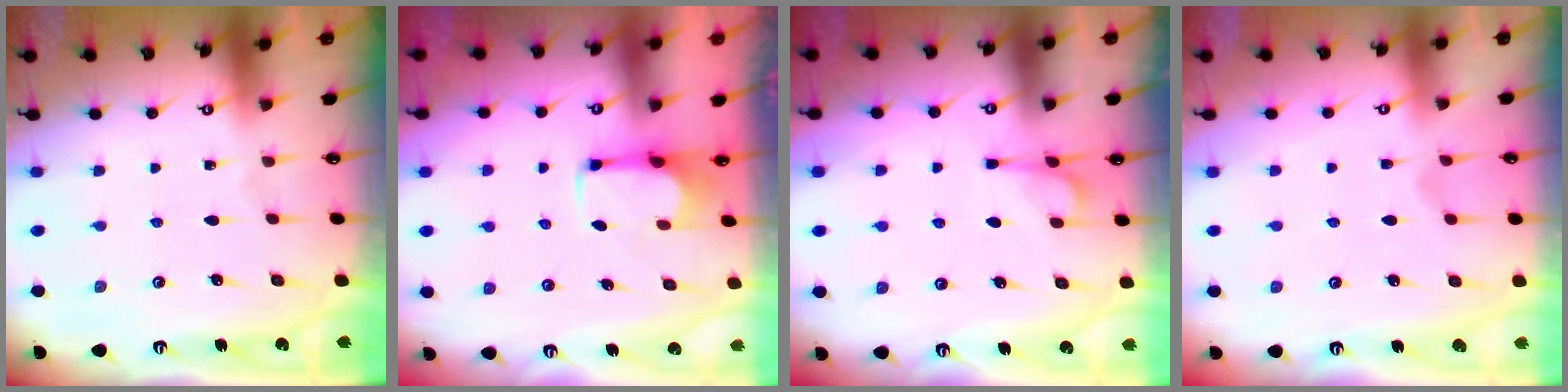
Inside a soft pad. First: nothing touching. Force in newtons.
{"total": 2.8, "press": 2.6, "slide": 1.1}
{"total": 3.2, "press": 3.1, "slide": 0.9}
{"total": 1.2, "press": 0.7, "slide": 1.0}